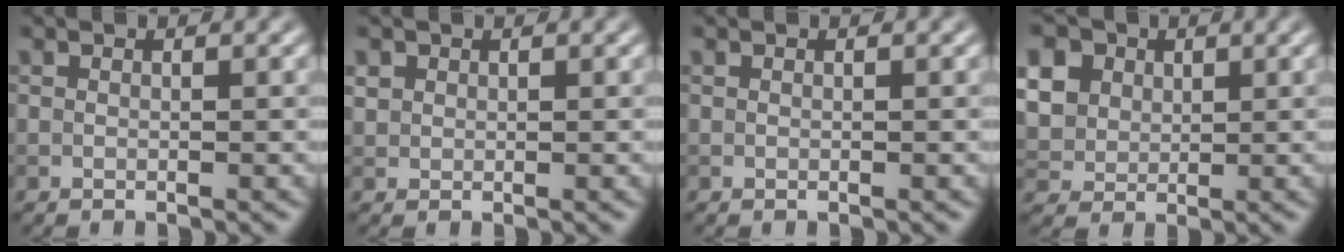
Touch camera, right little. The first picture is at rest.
{"total": 1.0, "force": [0.4, 0.8, 0.2], "torque": [-0.001, -0.001, 0.010]}
{"total": 0.0}
{"total": 10.7, "force": [4.7, 8.3, 5.0], "torque": [-0.127, 0.028, 0.076]}